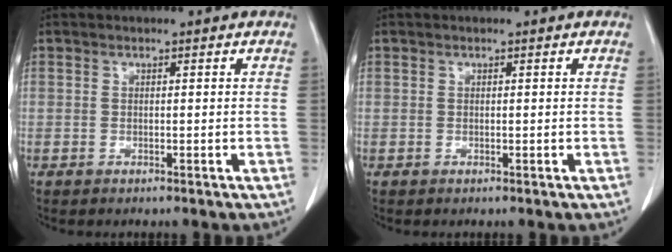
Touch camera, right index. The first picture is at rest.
{"total": 0.0}